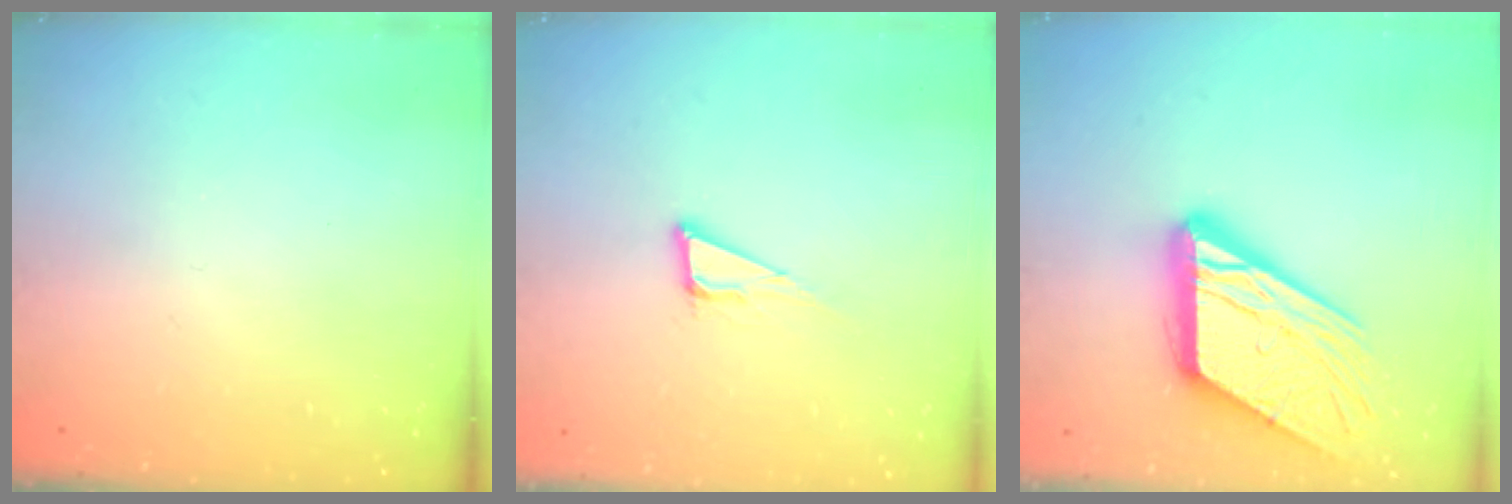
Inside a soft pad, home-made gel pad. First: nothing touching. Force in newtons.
{"total": 7.2, "press": 6.8, "slide": 2.6}
{"total": 20.3, "press": 20.2, "slide": 2.2}